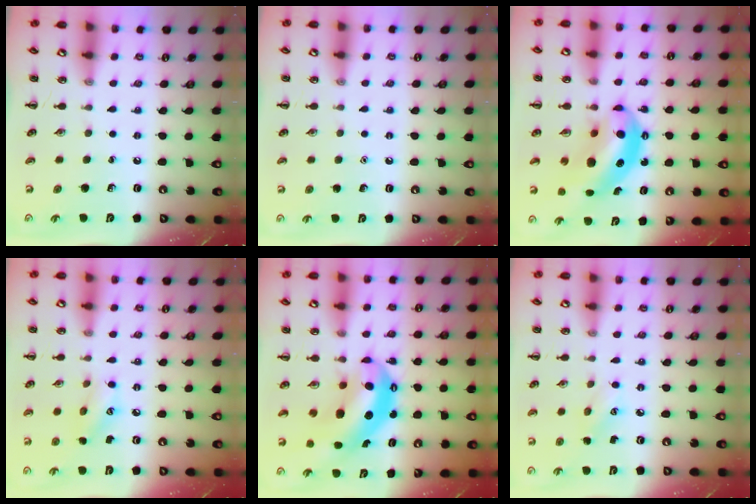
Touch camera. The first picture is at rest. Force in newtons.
{"total": 1.6, "press": 1.6, "slide": 0.1}
{"total": 11.3, "press": 10.9, "slide": 2.9}
{"total": 7.2, "press": 7.2, "slide": 0.7}
{"total": 8.1, "press": 7.8, "slide": 1.9}
{"total": 5.1, "press": 4.9, "slide": 1.4}